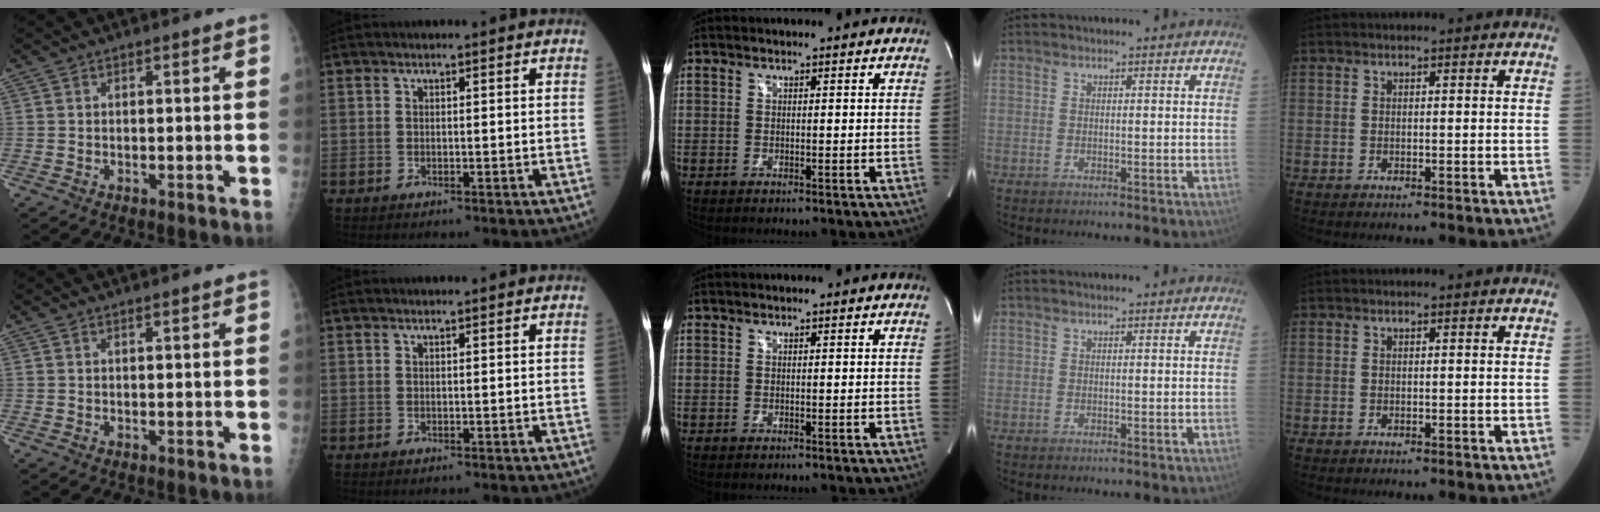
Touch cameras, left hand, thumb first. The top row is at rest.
{"thumb": {"total": 0.6, "force": [0.4, 0.1, 0.4], "torque": [-0.005, -0.002, 0.007]}, "index": {"total": 0.6, "force": [0.6, 0.0, 0.3], "torque": [-0.009, 0.006, 0.009]}}